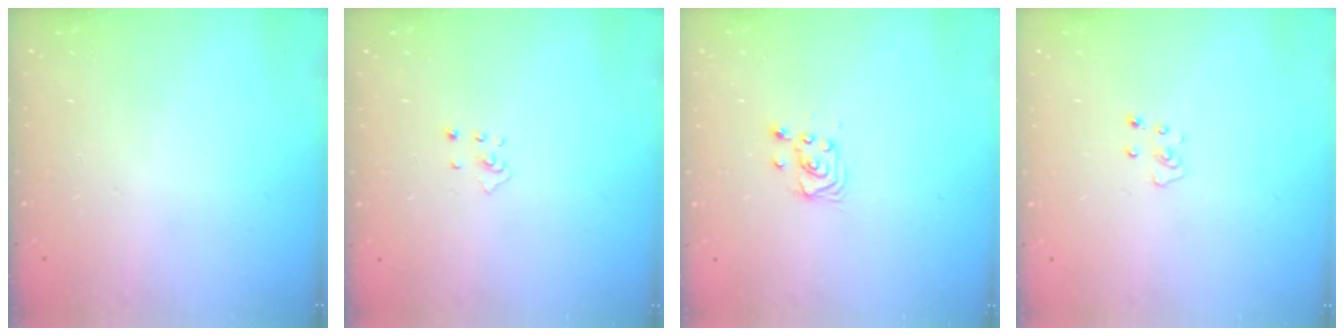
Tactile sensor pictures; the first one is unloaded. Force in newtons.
{"total": 2.9, "press": 2.9, "slide": 0.3}
{"total": 3.5, "press": 3.5, "slide": 0.4}
{"total": 3.1, "press": 3.1, "slide": 0.2}